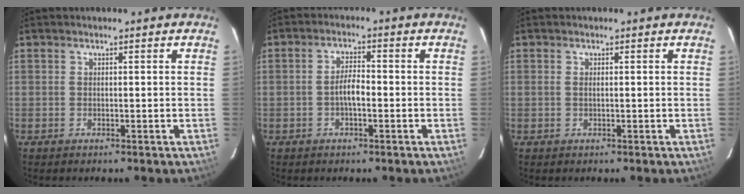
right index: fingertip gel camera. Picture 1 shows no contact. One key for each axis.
{"total": 3.4, "fx": -1.1, "fy": 1.1, "fz": 3.1, "tx": -0.059, "ty": 0.008, "tz": -0.019}
{"total": 0.5, "fx": 0.0, "fy": 0.0, "fz": 0.5, "tx": -0.011, "ty": 0.001, "tz": 0.000}